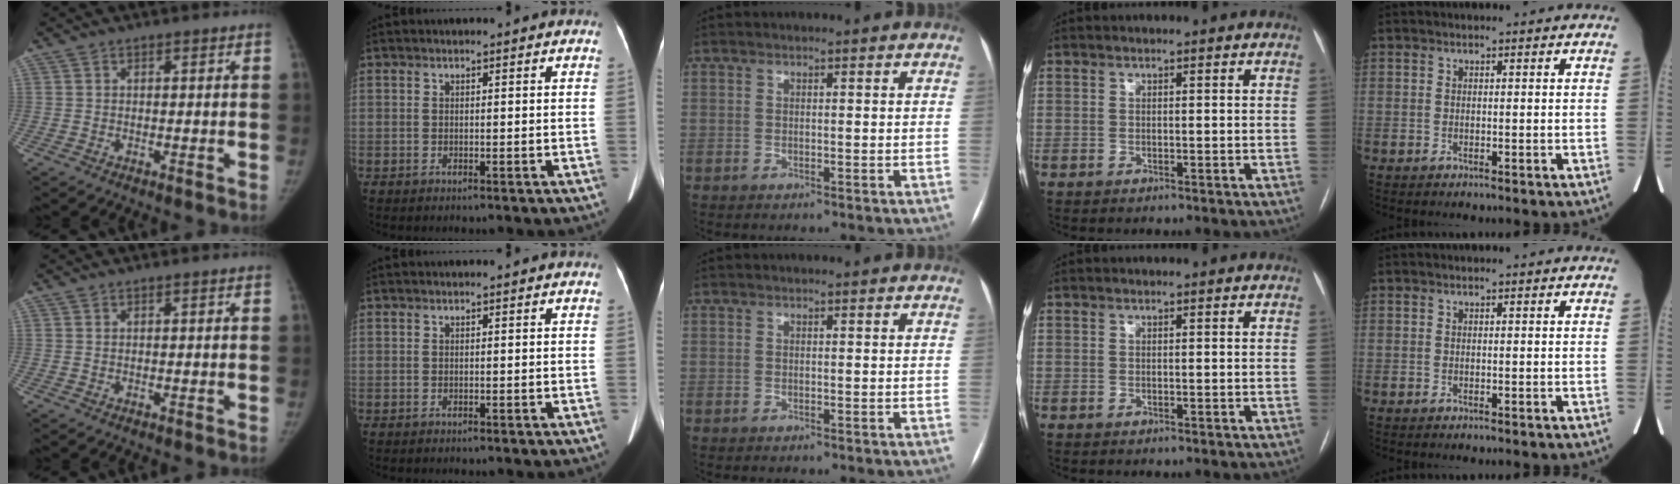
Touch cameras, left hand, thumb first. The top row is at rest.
{}